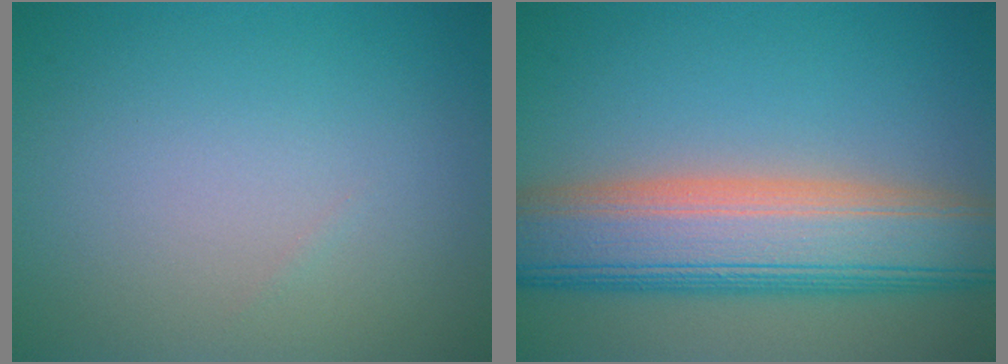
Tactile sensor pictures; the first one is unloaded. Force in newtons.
{"total": 10.6, "press": 10.5, "slide": 0.6}